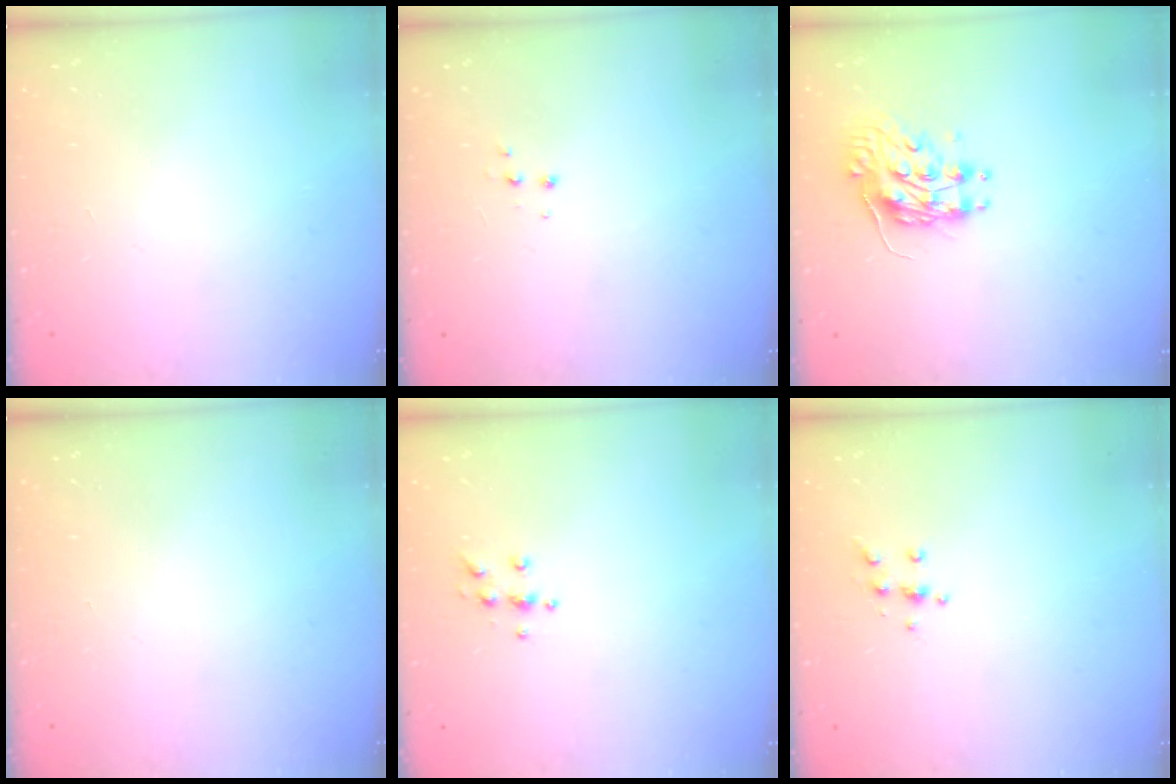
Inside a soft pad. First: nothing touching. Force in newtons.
{"total": 3.3, "press": 3.2, "slide": 0.4}
{"total": 9.3, "press": 9.3, "slide": 0.1}
{"total": 0.0}
{"total": 4.3, "press": 4.3, "slide": 0.6}
{"total": 4.2, "press": 4.2, "slide": 0.4}